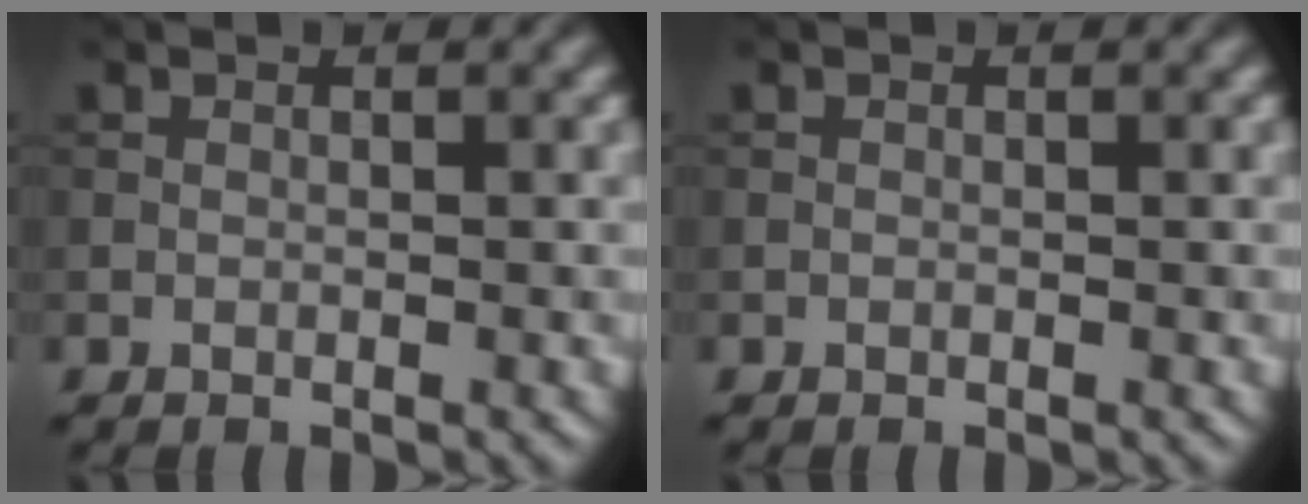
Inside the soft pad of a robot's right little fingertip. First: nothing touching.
{"total": 0.0}